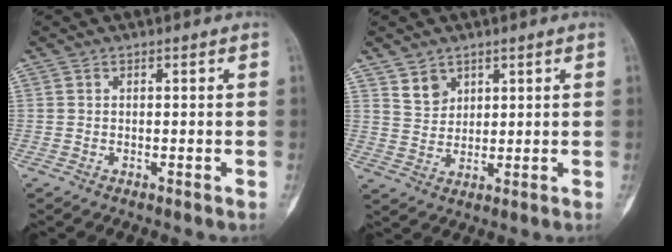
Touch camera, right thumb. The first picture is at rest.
{"total": 4.0, "force": [2.7, 2.8, 1.1], "torque": [-0.002, -0.024, 0.057]}